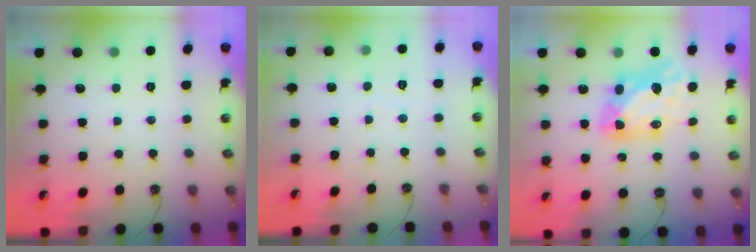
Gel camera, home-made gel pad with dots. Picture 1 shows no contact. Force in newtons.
{"total": 2.5, "press": 2.5, "slide": 0.4}
{"total": 9.0, "press": 9.0, "slide": 1.1}